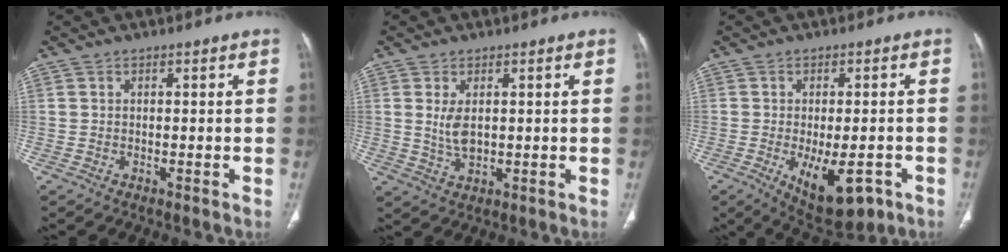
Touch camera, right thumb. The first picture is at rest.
{"total": 4.5, "force": [0.9, 2.4, 3.7], "torque": [-0.072, -0.010, 0.027]}
{"total": 11.9, "force": [-4.8, 5.5, 9.4], "torque": [-0.125, -0.001, -0.055]}